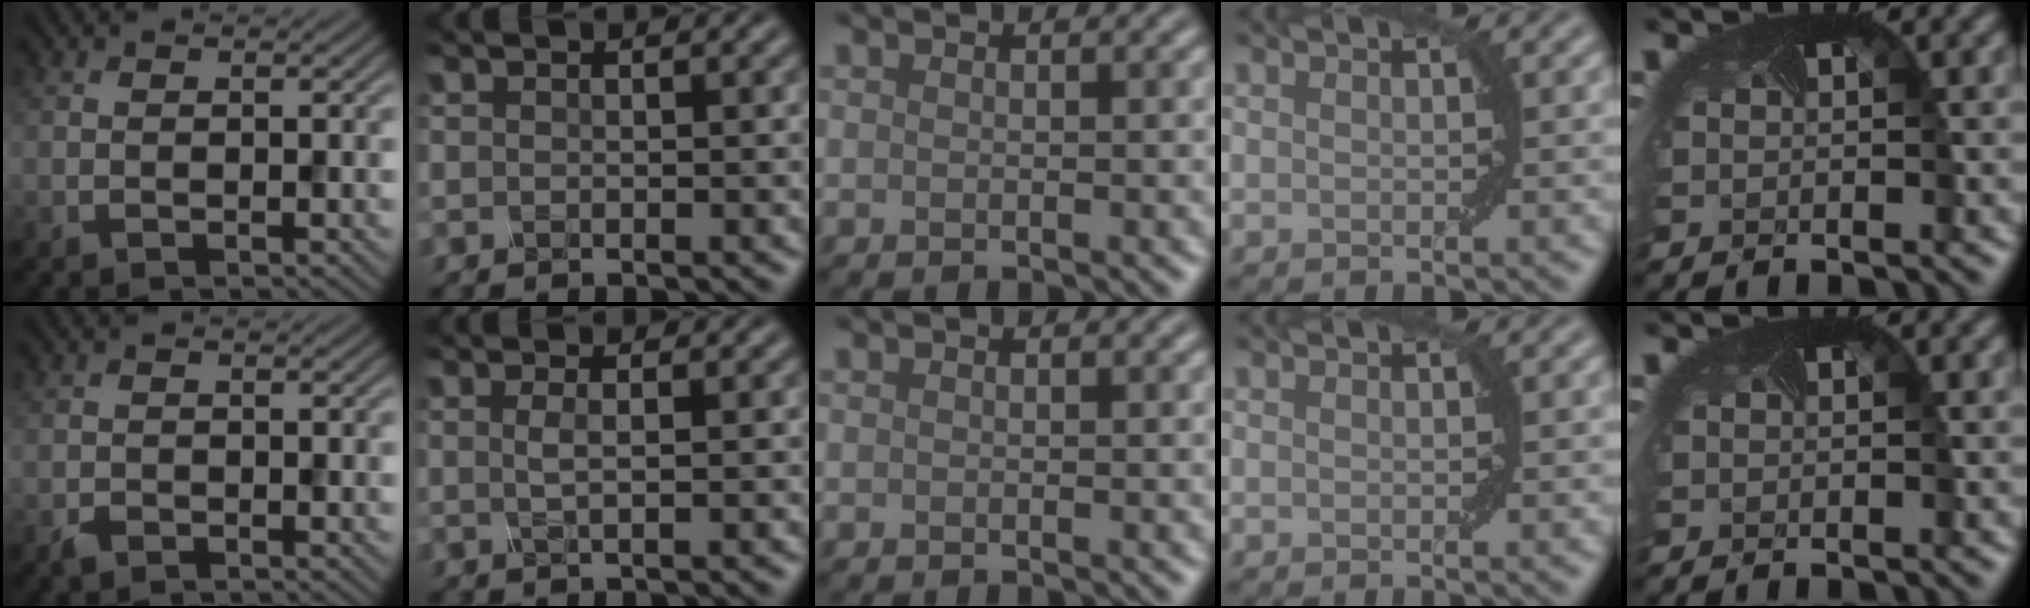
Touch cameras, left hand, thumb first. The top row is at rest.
{"thumb": {"total": 1.1, "force": [-0.8, 0.6, 0.5], "torque": [-0.009, 0.000, -0.018]}, "index": {"total": 1.3, "force": [0.3, 0.4, 1.2], "torque": [-0.023, 0.001, 0.003]}}